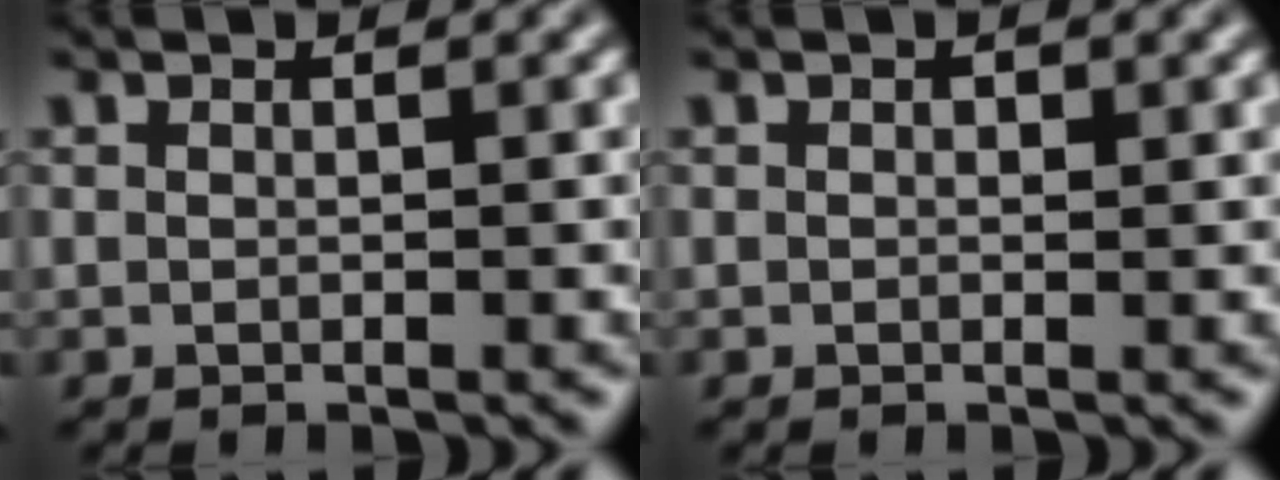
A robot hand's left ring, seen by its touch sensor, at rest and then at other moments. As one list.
[{"total": 0.6, "force": [0.2, 0.4, 0.4], "torque": [-0.003, -0.001, 0.000]}]